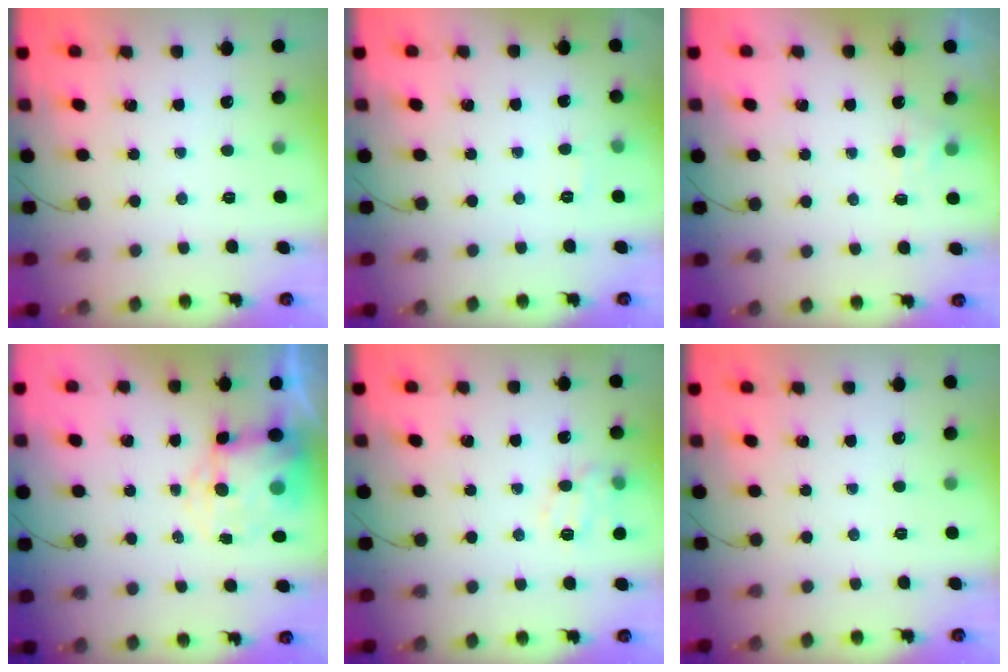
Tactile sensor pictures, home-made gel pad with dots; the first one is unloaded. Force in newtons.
{"total": 2.0, "press": 1.7, "slide": 1.0}
{"total": 4.3, "press": 4.1, "slide": 1.3}
{"total": 9.2, "press": 9.0, "slide": 2.3}
{"total": 11.3, "press": 11.3, "slide": 0.8}
{"total": 0.0}